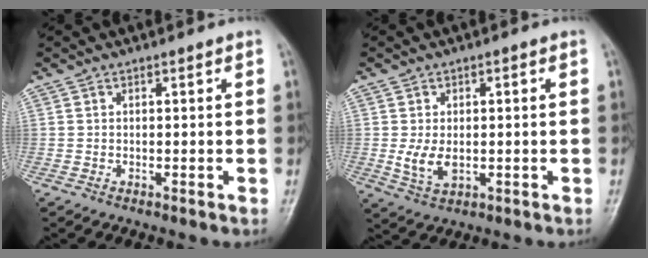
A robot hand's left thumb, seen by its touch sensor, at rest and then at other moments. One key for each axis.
{"total": 5.0, "fx": -0.6, "fy": 3.1, "fz": 3.8, "tx": -0.073, "ty": -0.004, "tz": -0.004}